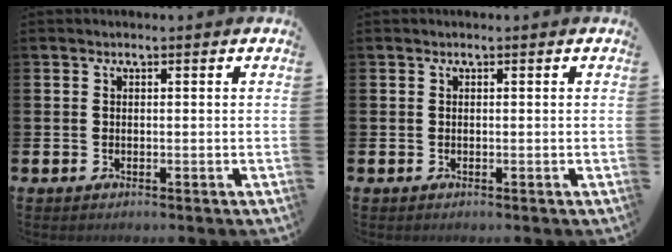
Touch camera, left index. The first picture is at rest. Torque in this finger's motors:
{"motor_torque": [-0.02, 0.00, 0.00, 0.00]}